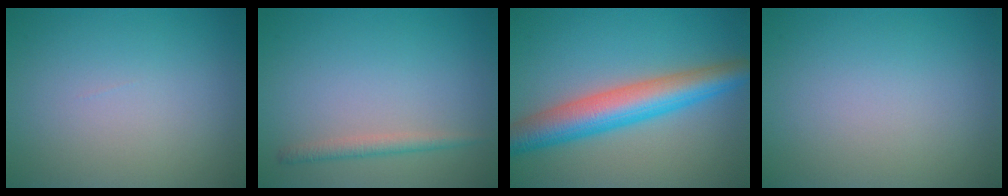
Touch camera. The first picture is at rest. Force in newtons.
{"total": 1.6, "press": 1.6, "slide": 0.0}
{"total": 7.0, "press": 7.0, "slide": 0.1}
{"total": 0.0}